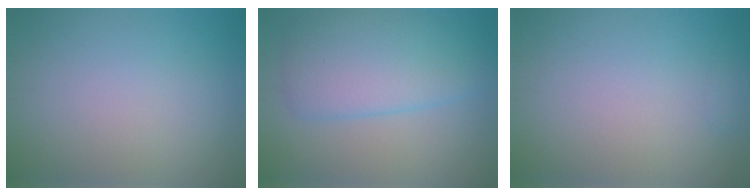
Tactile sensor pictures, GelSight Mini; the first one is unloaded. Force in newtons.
{"total": 5.8, "press": 5.8, "slide": 0.3}
{"total": 0.6, "press": 0.6, "slide": 0.1}